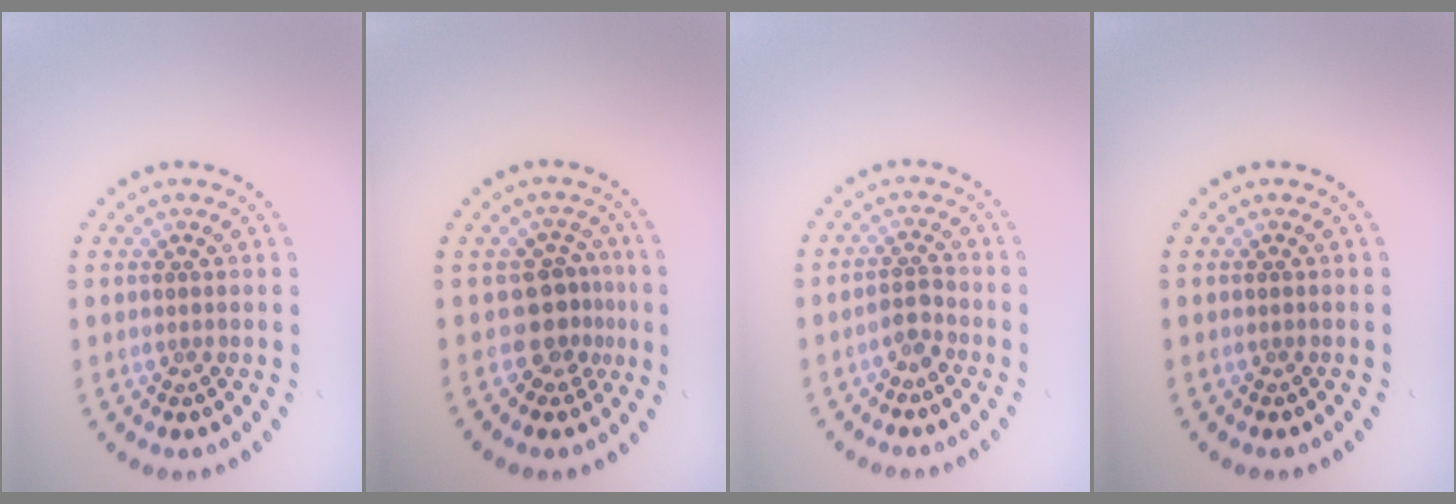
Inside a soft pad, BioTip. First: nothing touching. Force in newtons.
{"total": 2.8, "press": 2.1, "slide": 1.8}
{"total": 1.6, "press": 1.3, "slide": 1.0}
{"total": 0.0}